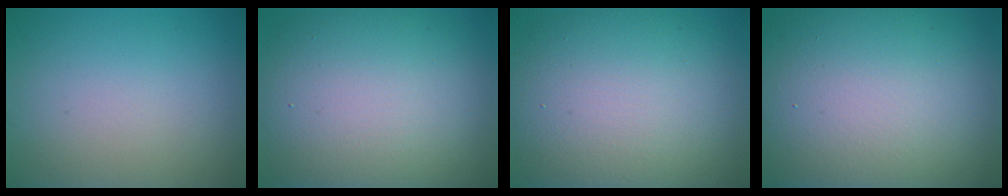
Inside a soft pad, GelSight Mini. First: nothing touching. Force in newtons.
{"total": 13.7, "press": 13.7, "slide": 0.8}
{"total": 13.9, "press": 13.9, "slide": 0.3}
{"total": 17.9, "press": 17.9, "slide": 0.5}